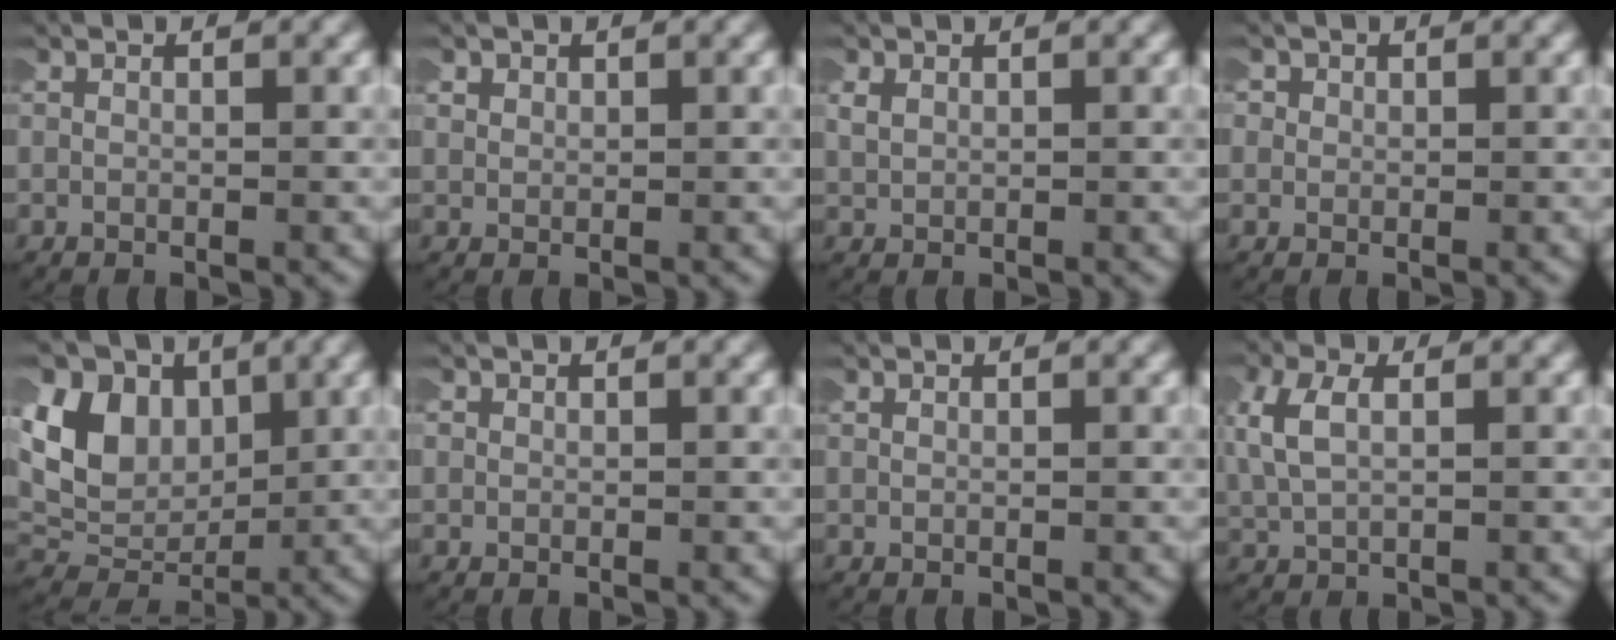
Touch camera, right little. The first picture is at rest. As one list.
[{"total": 1.1, "force": [0.6, 0.8, 0.3], "torque": [-0.015, -0.002, 0.013]}, {"total": 1.3, "force": [0.7, 0.8, 0.7], "torque": [-0.025, -0.001, 0.019]}, {"total": 1.4, "force": [0.1, 1.4, 0.2], "torque": [-0.013, 0.001, -0.004]}, {"total": 10.2, "force": [1.5, 7.7, 6.6], "torque": [-0.142, -0.013, 0.028]}, {"total": 0.6, "force": [0.0, 0.6, -0.1], "torque": [-0.002, 0.000, -0.001]}, {"total": 0.0}, {"total": 3.1, "force": [1.1, 1.7, 2.3], "torque": [-0.062, 0.008, 0.024]}]